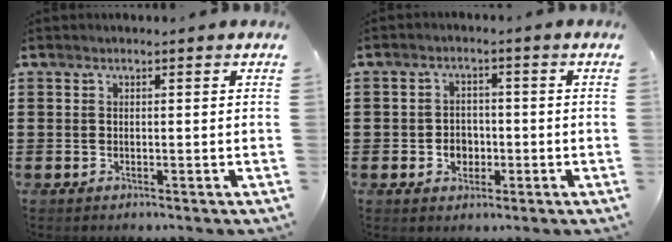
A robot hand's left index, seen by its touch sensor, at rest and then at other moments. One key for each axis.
{"total": 3.0, "fx": -0.9, "fy": 2.5, "fz": 1.4, "tx": -0.033, "ty": 0.004, "tz": -0.021}